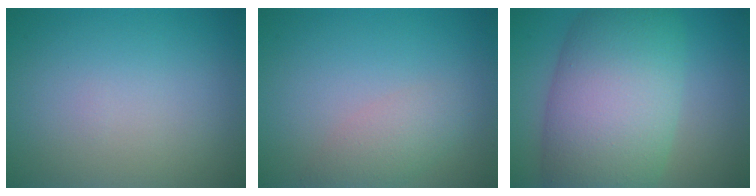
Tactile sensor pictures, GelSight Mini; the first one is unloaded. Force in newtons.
{"total": 2.4, "press": 2.4, "slide": 0.2}
{"total": 12.2, "press": 12.1, "slide": 0.4}